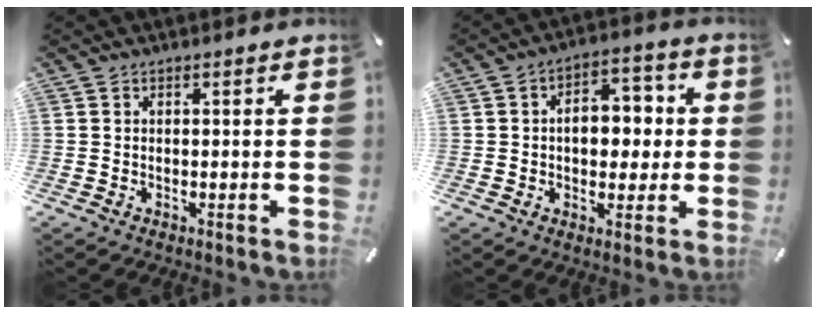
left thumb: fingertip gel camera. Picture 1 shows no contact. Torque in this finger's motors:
{"motor_torque": [0.24, 0.24, 0.35, -0.33, 0.09]}